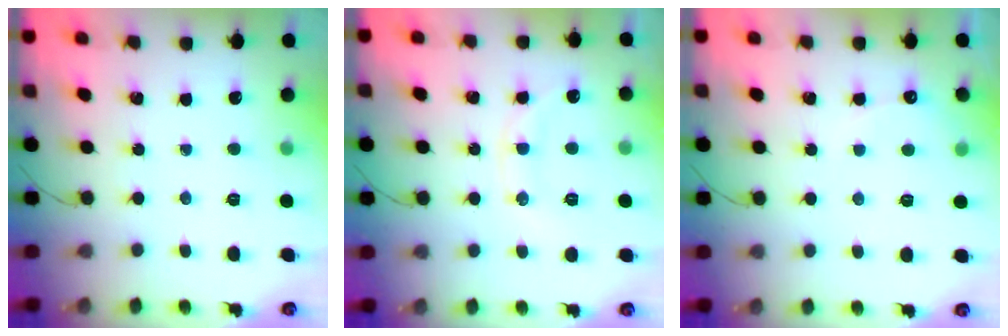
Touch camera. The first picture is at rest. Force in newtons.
{"total": 11.5, "press": 11.5, "slide": 0.5}
{"total": 6.8, "press": 6.8, "slide": 1.1}